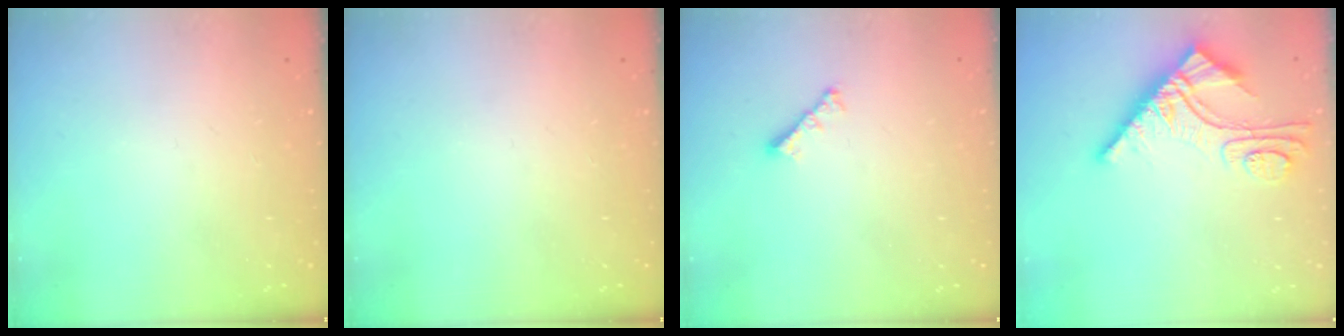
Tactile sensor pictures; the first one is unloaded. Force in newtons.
{"total": 0.0}
{"total": 2.8, "press": 2.7, "slide": 0.6}
{"total": 11.3, "press": 11.2, "slide": 1.2}